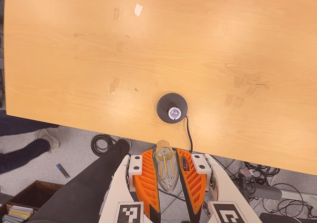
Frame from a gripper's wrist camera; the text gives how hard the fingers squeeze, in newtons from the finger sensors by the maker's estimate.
{"total": 13.3, "left": 13.8, "right": 12.7}